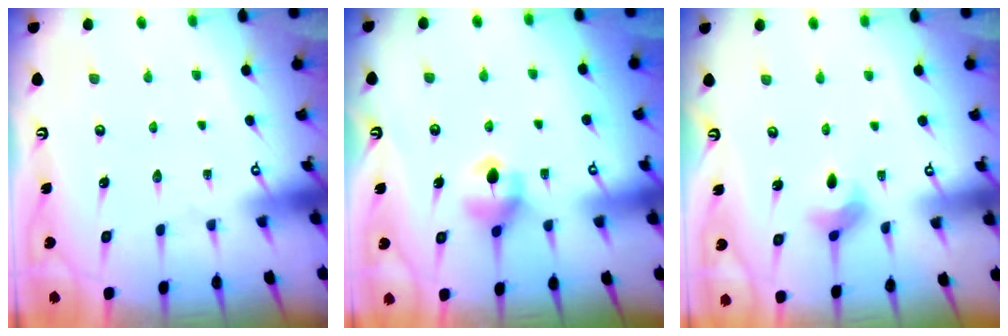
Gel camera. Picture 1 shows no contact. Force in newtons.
{"total": 5.7, "press": 5.6, "slide": 0.6}
{"total": 3.3, "press": 3.2, "slide": 0.5}